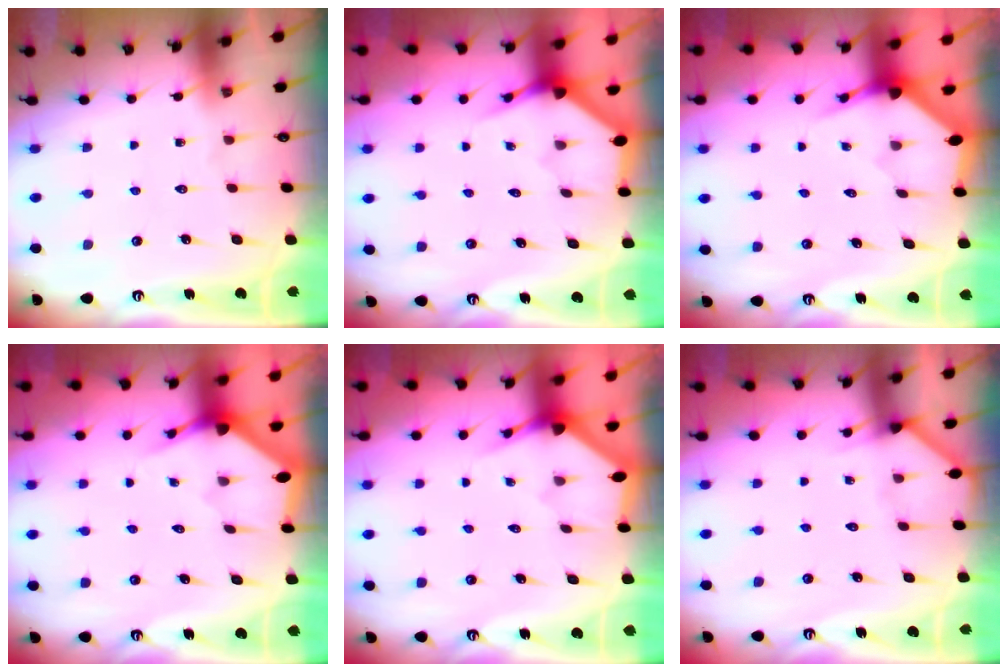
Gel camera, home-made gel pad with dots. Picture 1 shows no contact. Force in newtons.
{"total": 3.4, "press": 3.4, "slide": 0.2}
{"total": 3.3, "press": 3.3, "slide": 0.3}
{"total": 3.1, "press": 3.1, "slide": 0.2}
{"total": 3.0, "press": 3.0, "slide": 0.2}
{"total": 2.6, "press": 2.6, "slide": 0.1}